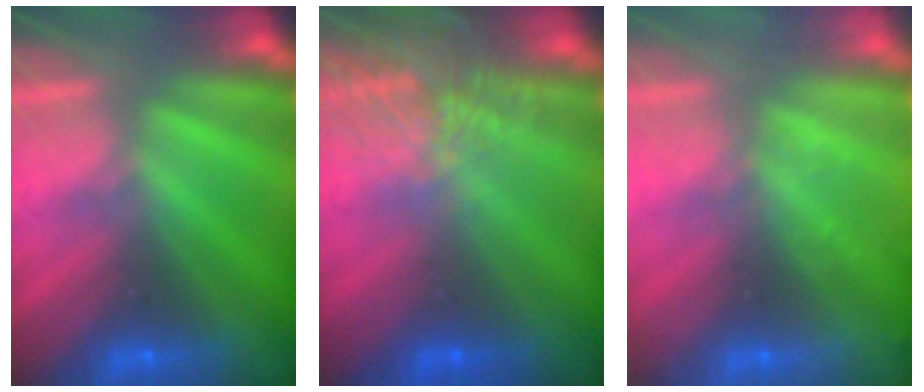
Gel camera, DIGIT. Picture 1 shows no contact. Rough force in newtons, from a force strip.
{"total": 5.5}
{"total": 2.3}